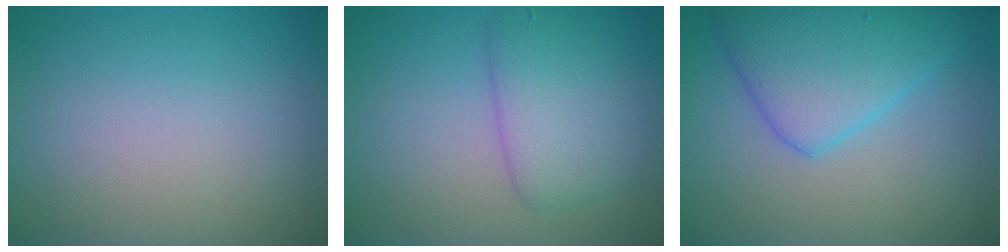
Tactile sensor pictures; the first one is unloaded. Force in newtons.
{"total": 4.6, "press": 4.6, "slide": 0.1}
{"total": 4.1, "press": 4.1, "slide": 0.2}